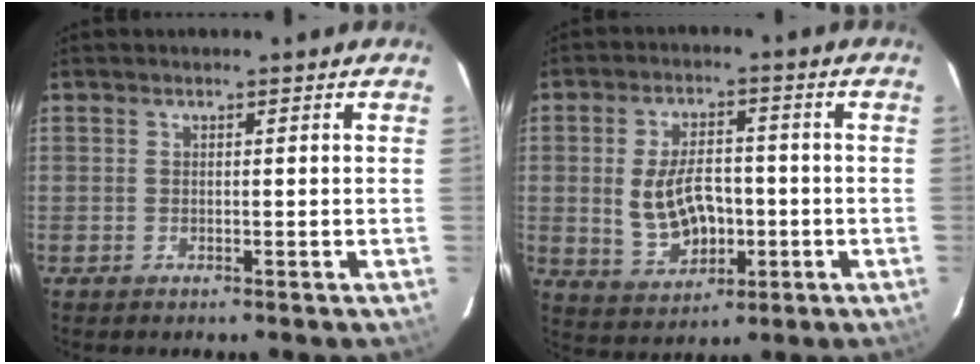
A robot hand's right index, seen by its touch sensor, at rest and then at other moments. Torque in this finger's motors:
{"motor_torque": [1.00, -0.03, 0.62, 0.09]}